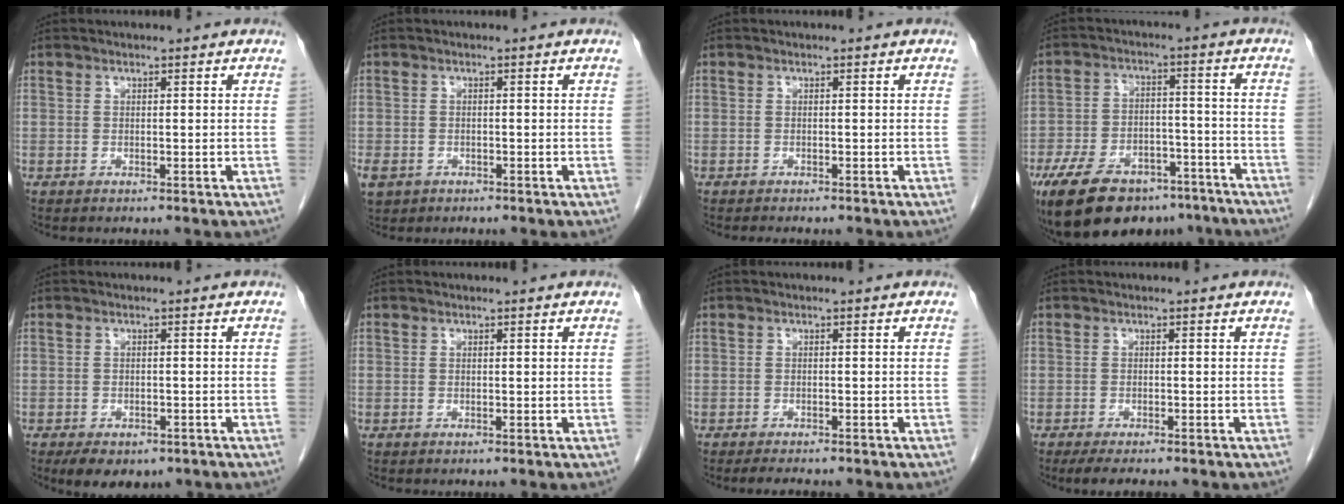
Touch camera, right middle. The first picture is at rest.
{"total": 6.0, "force": [-3.1, 4.6, 2.3], "torque": [-0.066, -0.006, -0.045]}
{"total": 1.5, "force": [-1.3, 0.4, 0.6], "torque": [-0.014, -0.004, -0.014]}
{"total": 19.2, "force": [-13.6, 9.4, 9.7], "torque": [-0.205, 0.005, -0.209]}
{"total": 6.8, "force": [-4.7, 3.6, 3.4], "torque": [-0.042, -0.002, -0.061]}
{"total": 0.0}
{"total": 4.3, "force": [-3.7, 0.8, 2.1], "torque": [-0.029, -0.007, -0.047]}
{"total": 4.9, "force": [-3.9, 1.0, 2.7], "torque": [-0.038, -0.010, -0.054]}